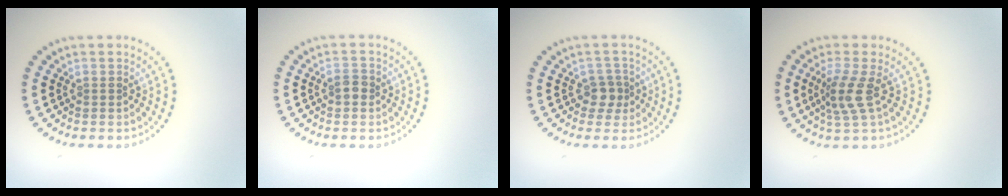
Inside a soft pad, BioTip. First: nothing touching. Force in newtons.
{"total": 1.3, "press": 1.3, "slide": 0.2}
{"total": 1.9, "press": 1.6, "slide": 1.0}
{"total": 2.9, "press": 2.2, "slide": 1.9}